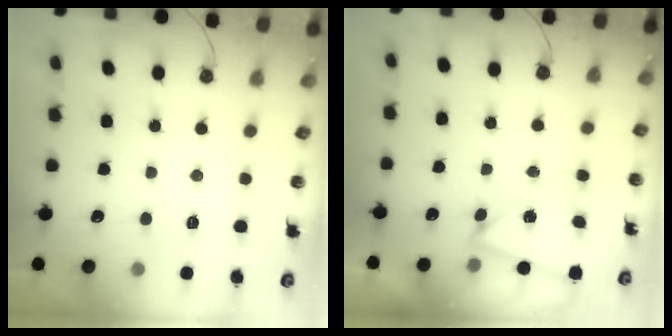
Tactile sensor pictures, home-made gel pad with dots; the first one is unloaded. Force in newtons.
{"total": 2.5, "press": 1.9, "slide": 1.6}